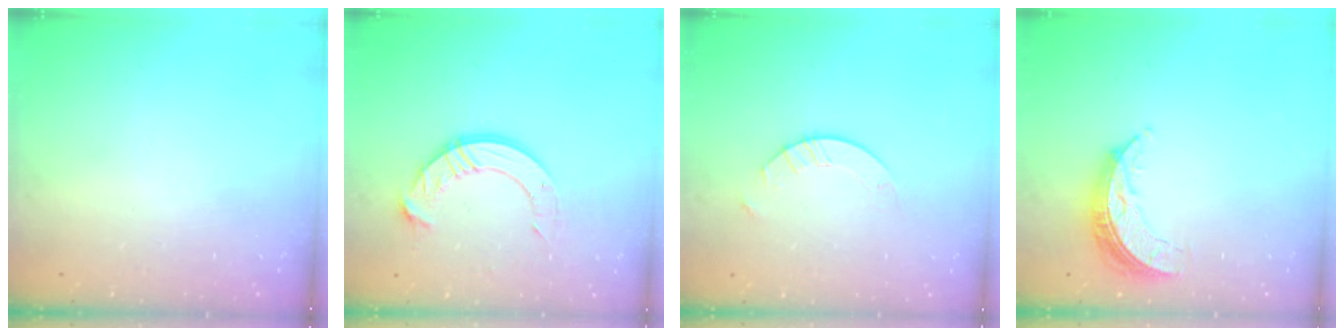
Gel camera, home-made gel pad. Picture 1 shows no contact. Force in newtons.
{"total": 10.8, "press": 10.8, "slide": 0.9}
{"total": 2.0, "press": 2.0, "slide": 0.2}
{"total": 8.6, "press": 8.6, "slide": 0.8}